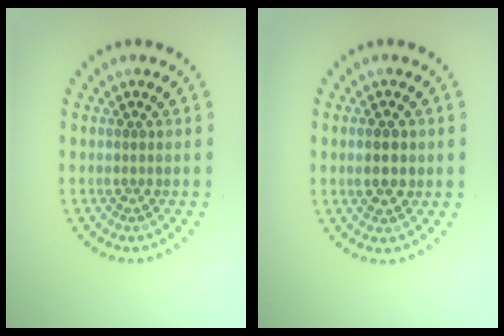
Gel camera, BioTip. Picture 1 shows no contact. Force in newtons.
{"total": 2.2, "press": 2.2, "slide": 0.2}